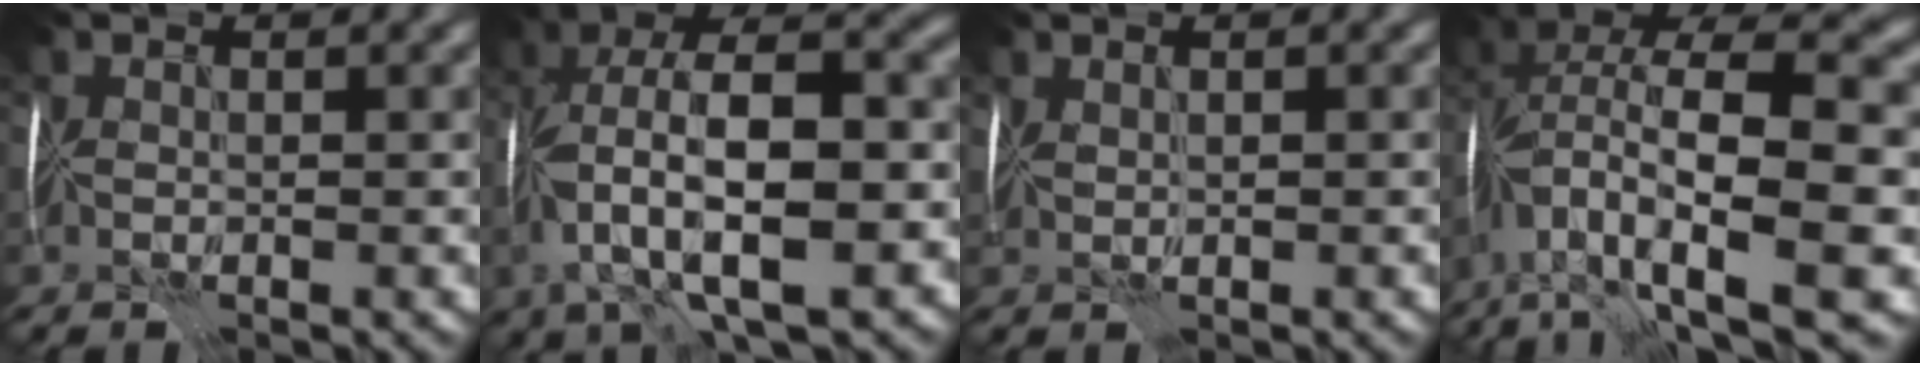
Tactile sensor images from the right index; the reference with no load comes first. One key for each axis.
{"total": 13.3, "fx": -2.5, "fy": 6.0, "fz": 11.6, "tx": -0.221, "ty": 0.015, "tz": -0.040}
{"total": 0.8, "fx": 0.5, "fy": -0.6, "fz": -0.2, "tx": 0.003, "ty": 0.003, "tz": 0.015}
{"total": 13.4, "fx": -2.7, "fy": 5.3, "fz": 12.0, "tx": -0.223, "ty": 0.007, "tz": -0.021}